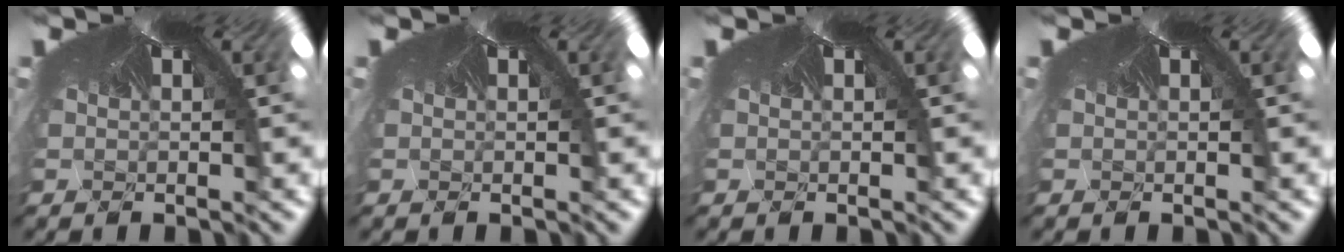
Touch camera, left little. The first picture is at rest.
{"total": 0.0}
{"total": 0.0}
{"total": 0.0}